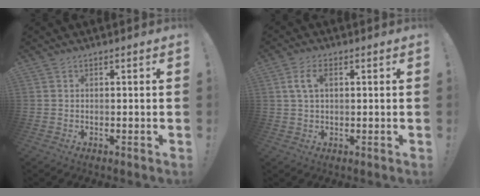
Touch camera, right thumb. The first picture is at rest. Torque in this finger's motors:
{"motor_torque": [0.02, 0.07, 0.02, 0.00, 0.01]}